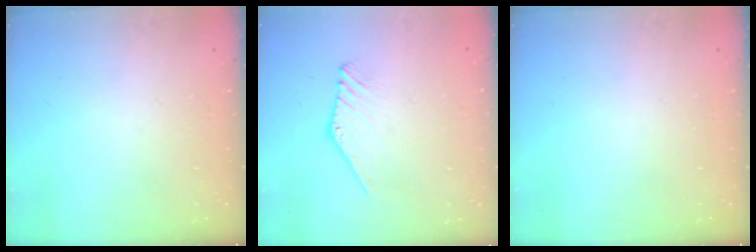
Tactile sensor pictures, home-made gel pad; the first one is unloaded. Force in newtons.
{"total": 2.0, "press": 2.0, "slide": 0.0}
{"total": 0.0}